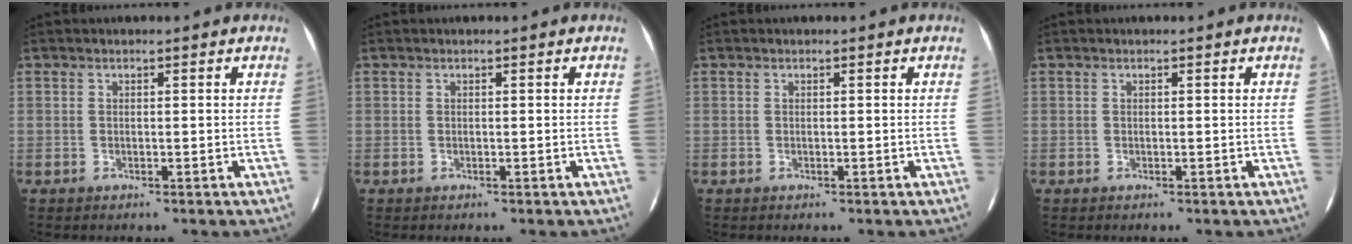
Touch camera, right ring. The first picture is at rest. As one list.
[{"total": 0.0}, {"total": 0.0}, {"total": 0.0}]